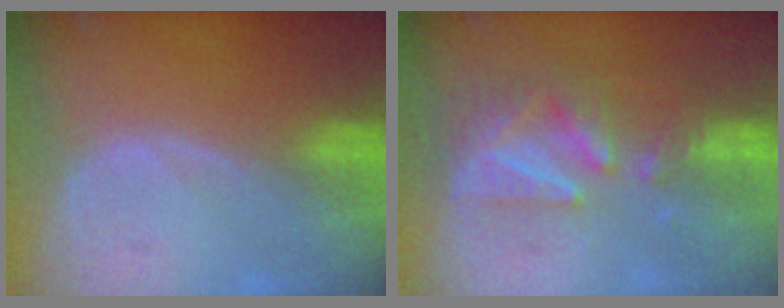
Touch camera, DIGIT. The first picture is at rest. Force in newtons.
{"total": 8.9, "press": 7.8, "slide": 4.3}